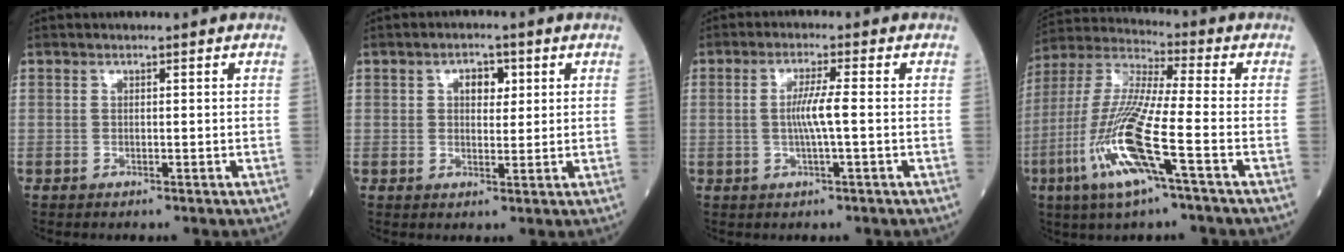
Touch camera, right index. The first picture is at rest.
{"total": 3.5, "force": [1.2, 2.1, 2.5], "torque": [-0.037, 0.007, 0.018]}
{"total": 4.3, "force": [-0.3, -0.3, 4.3], "torque": [-0.085, 0.001, -0.006]}
{"total": 15.7, "force": [-5.7, 0.8, 14.6], "torque": [-0.314, -0.016, -0.115]}